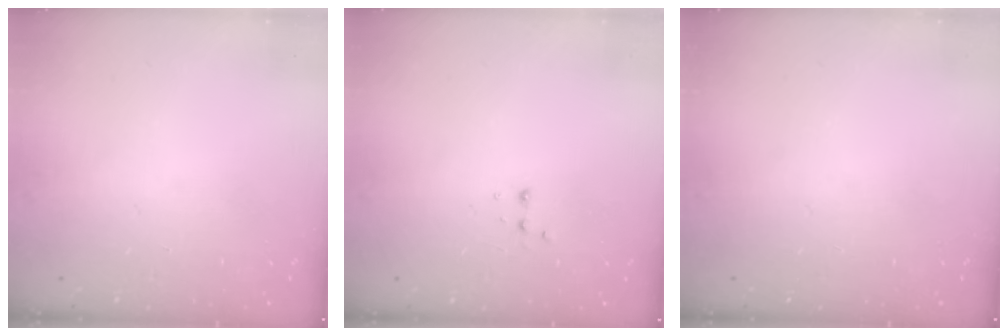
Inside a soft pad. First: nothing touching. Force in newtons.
{"total": 2.5, "press": 2.4, "slide": 0.8}
{"total": 0.0}